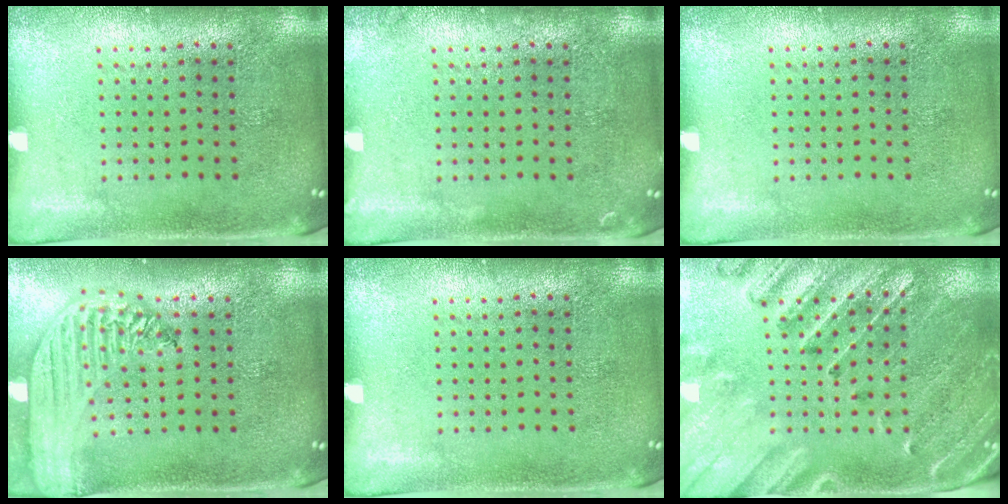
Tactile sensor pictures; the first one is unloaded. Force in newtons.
{"total": 0.7, "press": 0.7, "slide": 0.2}
{"total": 0.0}
{"total": 2.7, "press": 2.2, "slide": 1.6}
{"total": 0.0}
{"total": 2.9, "press": 2.7, "slide": 0.9}